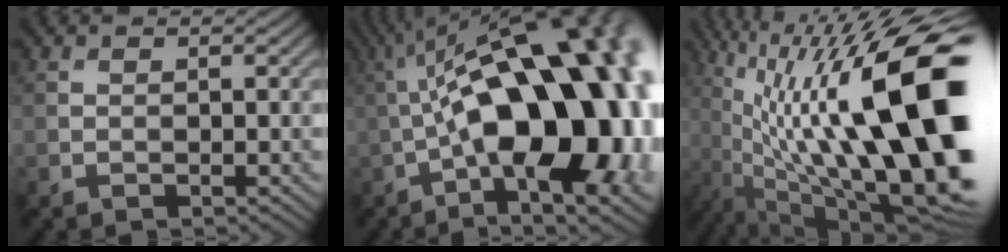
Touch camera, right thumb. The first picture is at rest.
{"total": 21.4, "force": [-1.6, 8.9, 19.4], "torque": [-0.288, 0.023, -0.034]}
{"total": 20.9, "force": [0.3, 6.7, 19.8], "torque": [-0.334, 0.009, 0.018]}